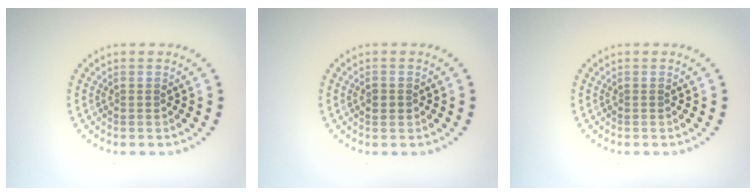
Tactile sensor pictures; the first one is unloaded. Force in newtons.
{"total": 1.4, "press": 1.4, "slide": 0.1}
{"total": 0.0}